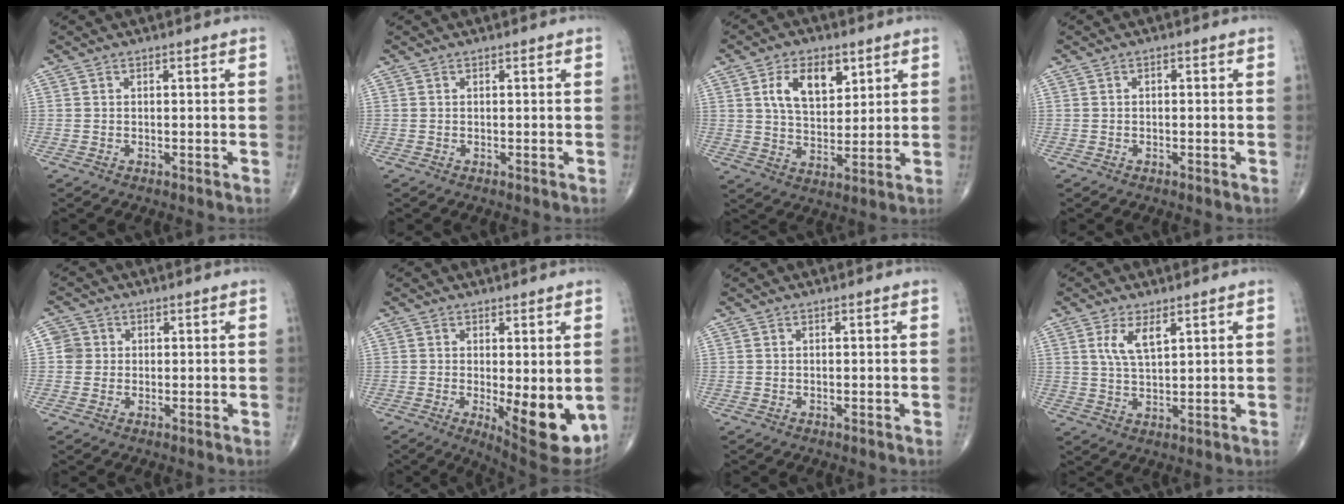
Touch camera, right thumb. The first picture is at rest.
{"total": 0.0}
{"total": 10.5, "force": [4.4, 6.0, 7.4], "torque": [-0.102, -0.017, 0.080]}
{"total": 0.8, "force": [0.0, 0.4, 0.6], "torque": [-0.011, 0.003, -0.001]}
{"total": 3.2, "force": [0.3, 3.1, 0.5], "torque": [0.014, 0.005, 0.001]}
{"total": 11.8, "force": [-1.9, 4.1, 10.9], "torque": [-0.135, -0.027, -0.013]}
{"total": 0.0}
{"total": 5.4, "force": [2.5, 2.1, 4.3], "torque": [-0.081, -0.012, 0.054]}